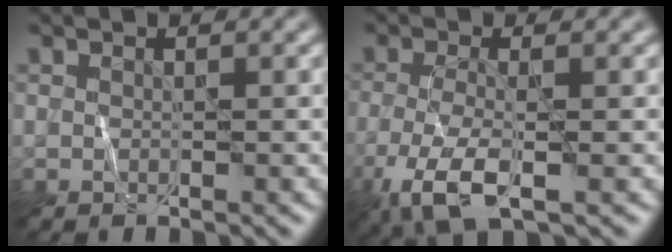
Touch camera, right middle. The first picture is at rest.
{"total": 5.2, "force": [-2.2, 1.7, 4.4], "torque": [-0.099, -0.011, -0.049]}